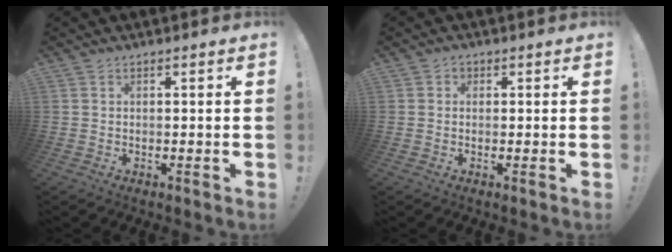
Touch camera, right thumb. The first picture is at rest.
{"total": 1.3, "force": [-0.1, 1.2, 0.5], "torque": [0.000, 0.001, -0.004]}